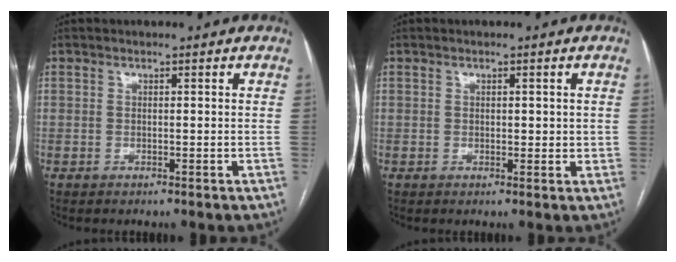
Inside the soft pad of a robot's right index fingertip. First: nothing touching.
{"total": 1.8, "force": [0.3, 1.1, 1.4], "torque": [-0.015, -0.001, 0.004]}